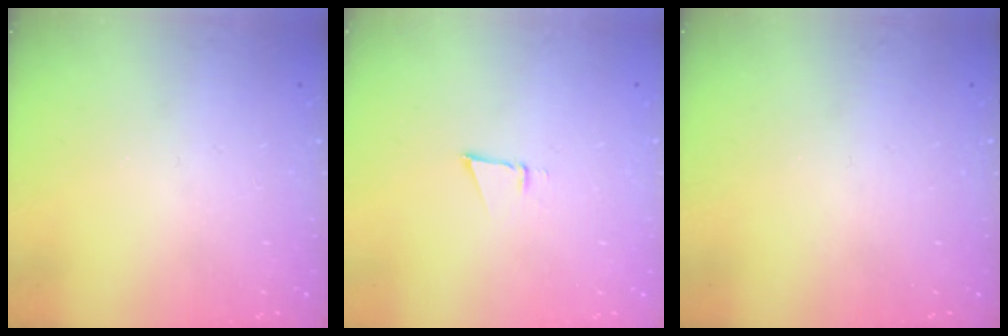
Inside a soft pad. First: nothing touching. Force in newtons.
{"total": 2.6, "press": 2.5, "slide": 0.8}
{"total": 0.0}